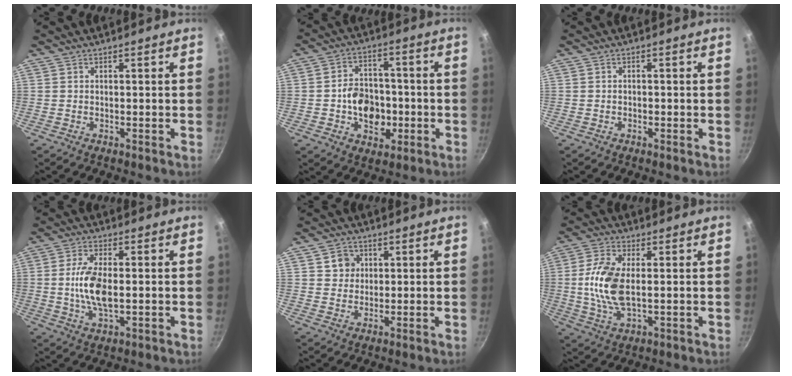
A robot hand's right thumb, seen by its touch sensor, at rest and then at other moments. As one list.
[{"total": 10.8, "force": [-2.3, 8.1, 6.7], "torque": [-0.069, 0.022, -0.037]}, {"total": 0.6, "force": [-0.4, 0.4, 0.1], "torque": [-0.003, 0.005, -0.005]}, {"total": 8.9, "force": [-0.2, 4.0, 8.0], "torque": [-0.158, 0.002, -0.006]}, {"total": 4.2, "force": [1.3, 3.8, 1.1], "torque": [0.010, 0.001, 0.020]}, {"total": 10.4, "force": [0.5, 5.0, 9.0], "torque": [-0.190, 0.001, 0.008]}]